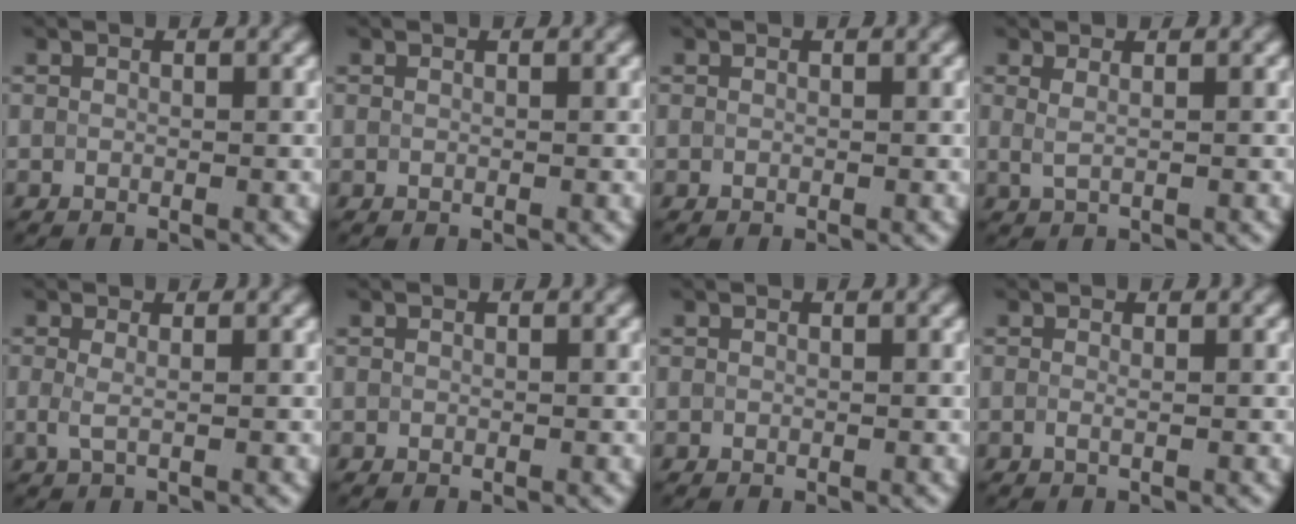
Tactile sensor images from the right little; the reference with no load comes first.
{"total": 0.0}
{"total": 0.0}
{"total": 1.5, "force": [0.6, 0.7, 1.3], "torque": [-0.020, -0.005, 0.006]}
{"total": 1.5, "force": [0.0, 0.5, 1.4], "torque": [-0.029, -0.003, -0.001]}
{"total": 0.0}
{"total": 0.0}
{"total": 0.7, "force": [-0.1, 0.2, 0.7], "torque": [-0.014, -0.007, -0.005]}